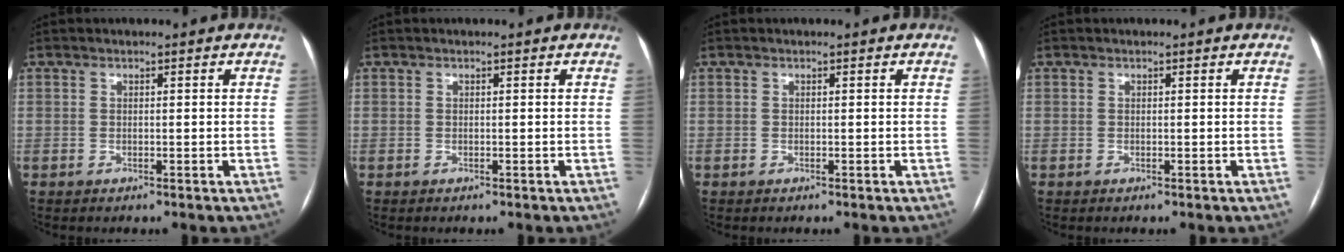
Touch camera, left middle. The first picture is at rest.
{"total": 0.0}
{"total": 0.0}
{"total": 0.0}